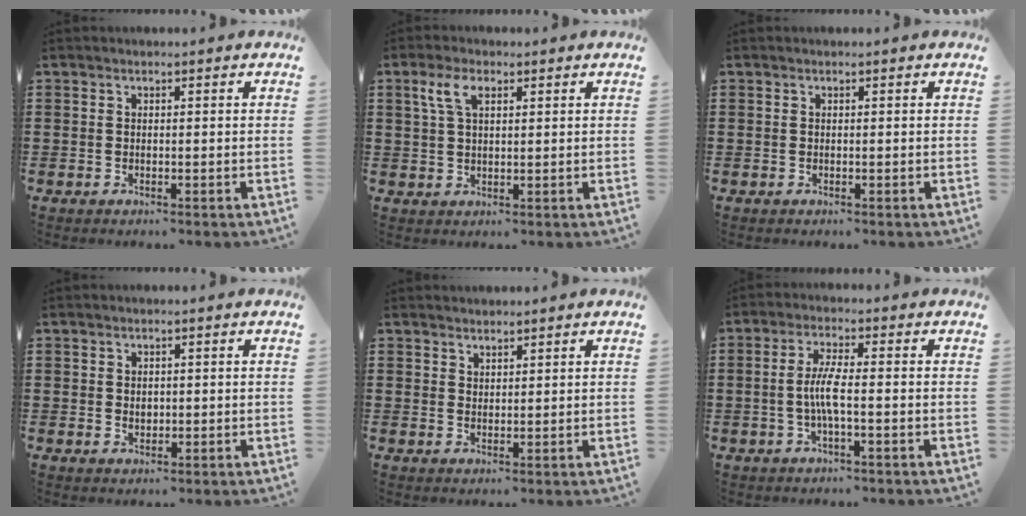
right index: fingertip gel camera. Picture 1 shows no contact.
{"total": 4.3, "force": [2.1, 1.9, 3.2], "torque": [-0.073, 0.010, 0.036]}
{"total": 0.0}
{"total": 1.1, "force": [0.2, 0.9, 0.6], "torque": [-0.012, 0.008, 0.004]}
{"total": 1.8, "force": [1.7, 0.5, -0.3], "torque": [0.002, 0.002, 0.034]}
{"total": 4.7, "force": [-0.7, 0.7, 4.6], "torque": [-0.097, -0.003, -0.021]}